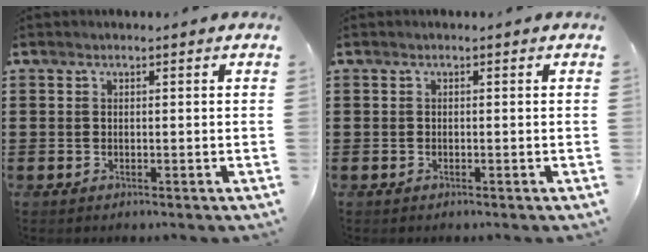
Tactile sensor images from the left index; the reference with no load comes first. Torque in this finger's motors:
{"motor_torque": [-0.01, 0.01, 0.00, -0.01]}